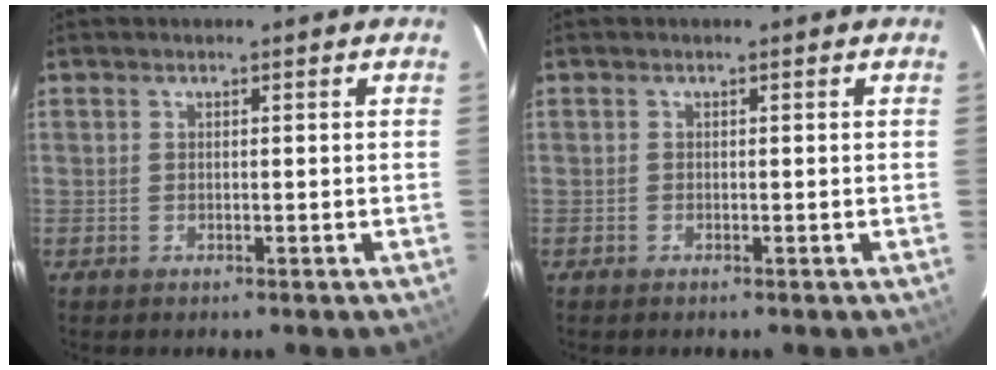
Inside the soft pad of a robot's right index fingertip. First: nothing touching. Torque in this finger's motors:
{"motor_torque": [-0.01, -0.03, -0.02, -0.01]}